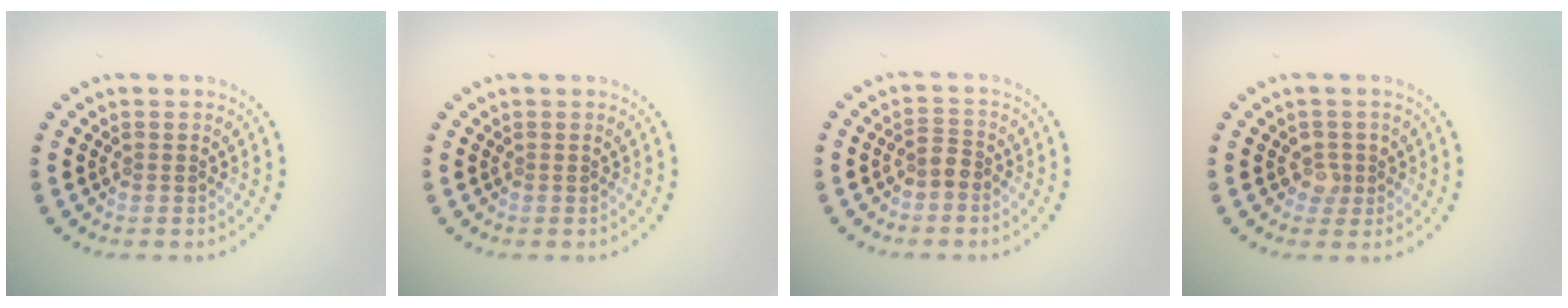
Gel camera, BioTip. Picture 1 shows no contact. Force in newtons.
{"total": 0.0}
{"total": 1.7, "press": 1.4, "slide": 1.0}
{"total": 1.6, "press": 1.3, "slide": 0.8}